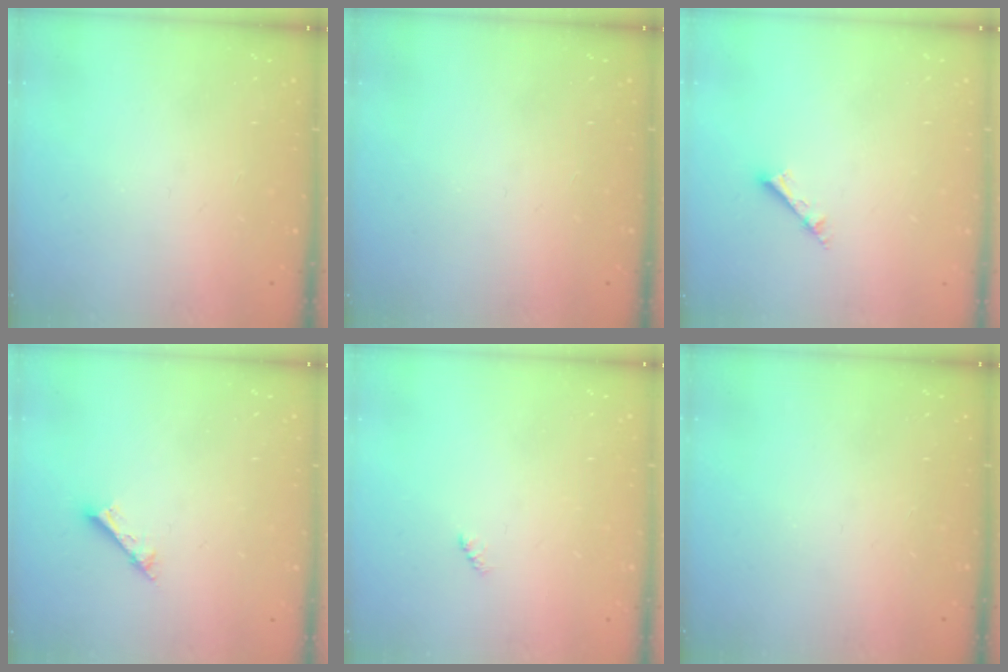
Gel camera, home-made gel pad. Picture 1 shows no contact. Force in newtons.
{"total": 0.0}
{"total": 2.3, "press": 2.3, "slide": 0.1}
{"total": 2.5, "press": 2.5, "slide": 0.1}
{"total": 1.9, "press": 1.9, "slide": 0.4}
{"total": 0.0}